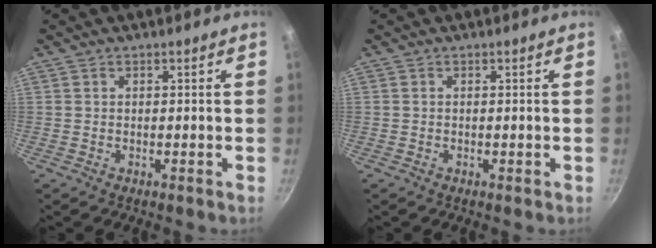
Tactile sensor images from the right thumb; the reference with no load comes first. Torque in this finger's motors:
{"motor_torque": [-0.26, 0.15, 0.25, 0.09, 0.03]}